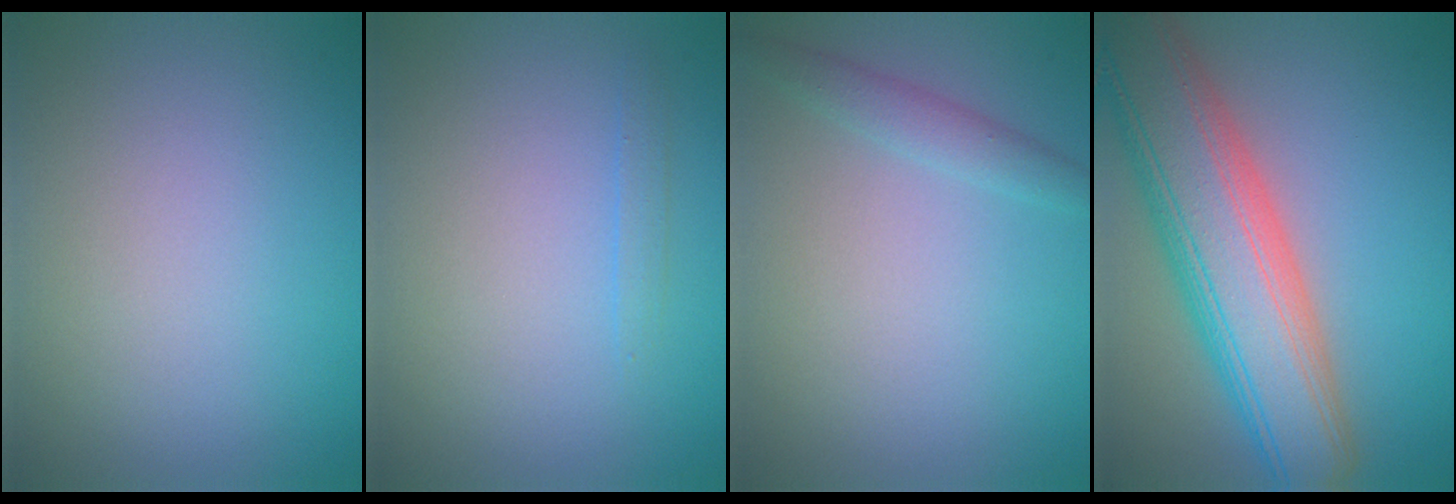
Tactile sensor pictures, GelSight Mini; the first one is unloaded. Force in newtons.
{"total": 0.7, "press": 0.7, "slide": 0.1}
{"total": 1.6, "press": 1.6, "slide": 0.0}
{"total": 10.8, "press": 10.7, "slide": 0.8}